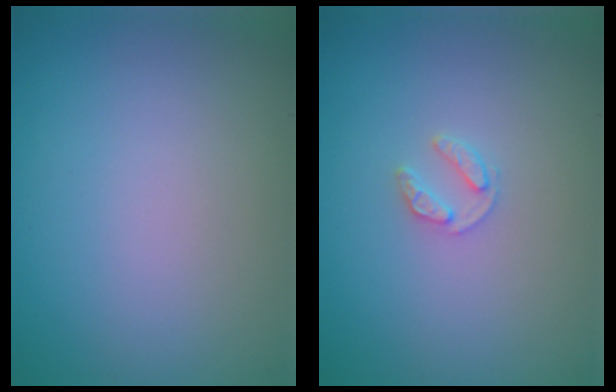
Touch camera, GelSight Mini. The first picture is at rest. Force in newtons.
{"total": 1.3, "press": 1.3, "slide": 0.2}